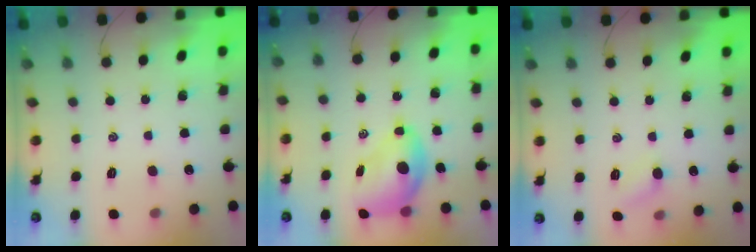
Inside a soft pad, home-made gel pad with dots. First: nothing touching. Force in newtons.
{"total": 7.7, "press": 7.3, "slide": 2.2}
{"total": 4.4, "press": 4.2, "slide": 1.4}